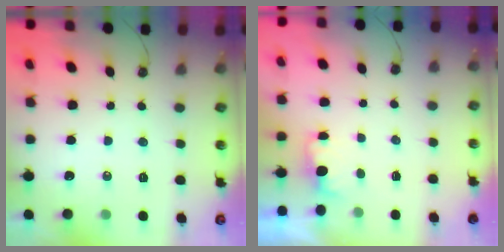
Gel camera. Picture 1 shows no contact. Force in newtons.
{"total": 1.0, "press": 0.7, "slide": 0.7}